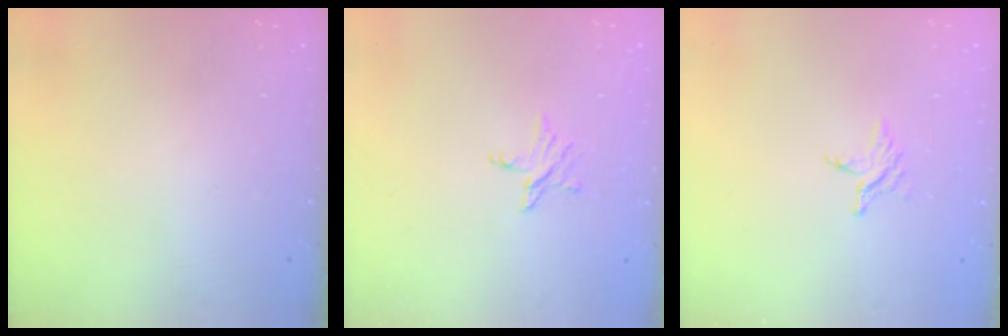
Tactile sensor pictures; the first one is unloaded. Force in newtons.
{"total": 3.9, "press": 3.9, "slide": 0.3}
{"total": 2.9, "press": 2.9, "slide": 0.3}